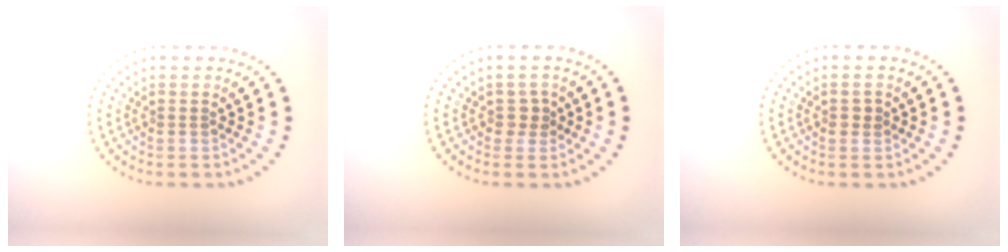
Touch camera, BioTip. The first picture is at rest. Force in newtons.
{"total": 1.0, "press": 0.9, "slide": 0.4}
{"total": 1.0, "press": 1.0, "slide": 0.2}